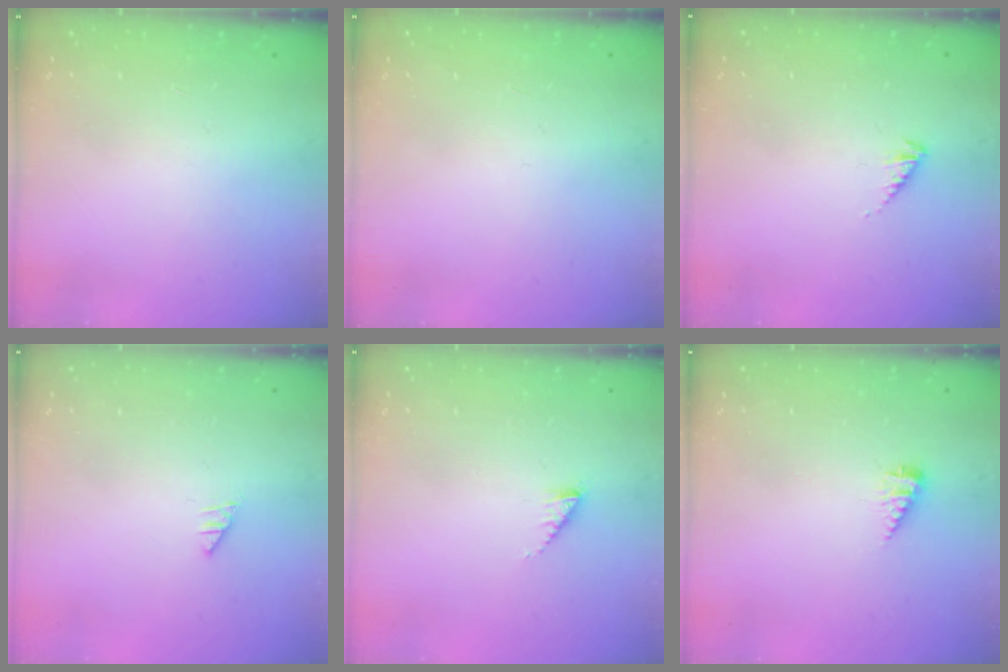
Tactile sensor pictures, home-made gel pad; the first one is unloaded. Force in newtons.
{"total": 0.0}
{"total": 1.9, "press": 1.9, "slide": 0.4}
{"total": 0.0}
{"total": 0.8, "press": 0.8, "slide": 0.1}
{"total": 3.9, "press": 3.9, "slide": 0.3}